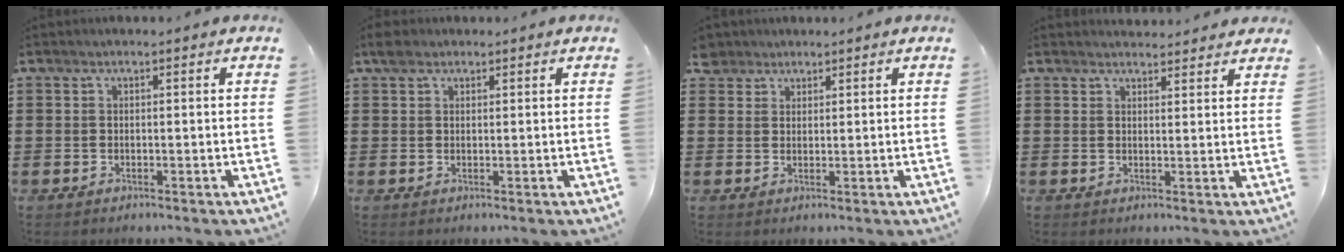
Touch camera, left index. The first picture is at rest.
{"total": 1.9, "force": [1.4, 1.1, 0.7], "torque": [-0.018, 0.008, 0.027]}
{"total": 2.9, "force": [2.3, 1.7, 0.2], "torque": [-0.016, 0.011, 0.045]}
{"total": 2.3, "force": [2.3, 0.3, 0.0], "torque": [-0.007, -0.004, 0.044]}